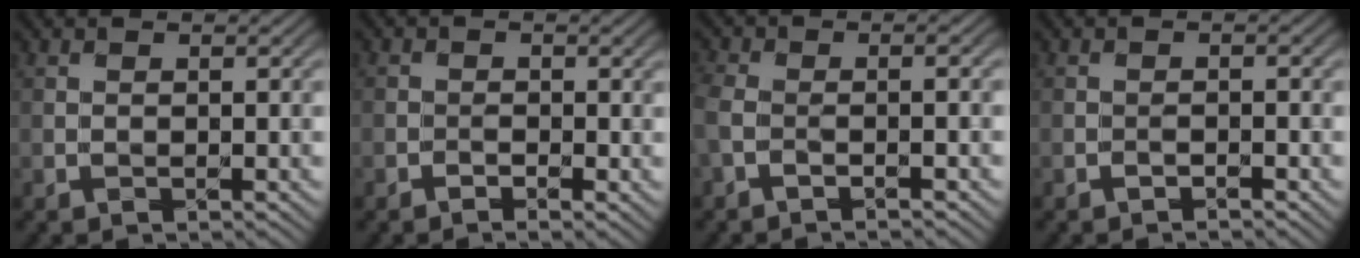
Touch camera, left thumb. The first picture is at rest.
{"total": 1.7, "force": [-0.5, 1.5, -0.4], "torque": [0.028, -0.003, -0.021]}
{"total": 3.3, "force": [-1.4, 1.1, 2.8], "torque": [-0.058, -0.006, -0.019]}
{"total": 0.7, "force": [-0.7, 0.1, -0.1], "torque": [0.005, 0.001, -0.013]}